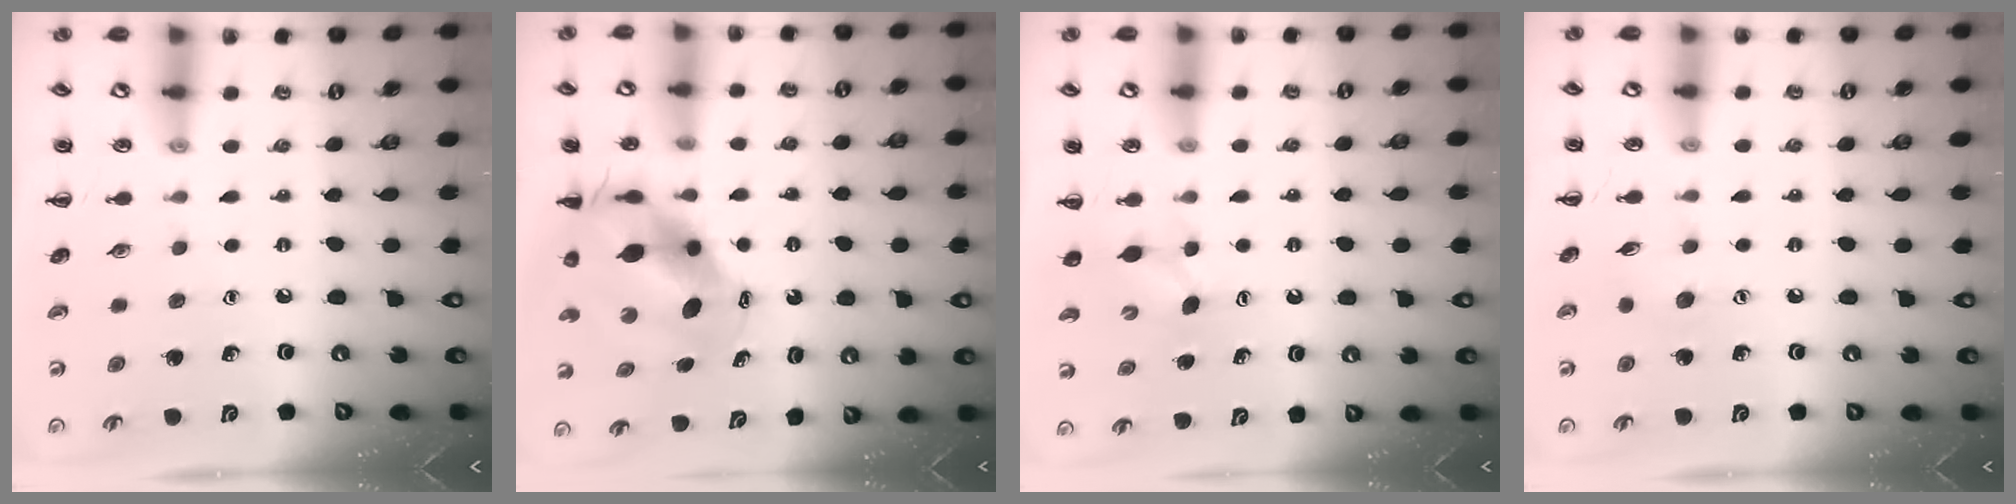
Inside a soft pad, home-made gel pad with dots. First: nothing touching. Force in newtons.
{"total": 7.1, "press": 7.0, "slide": 1.5}
{"total": 3.6, "press": 3.5, "slide": 0.7}
{"total": 4.0, "press": 3.8, "slide": 1.0}